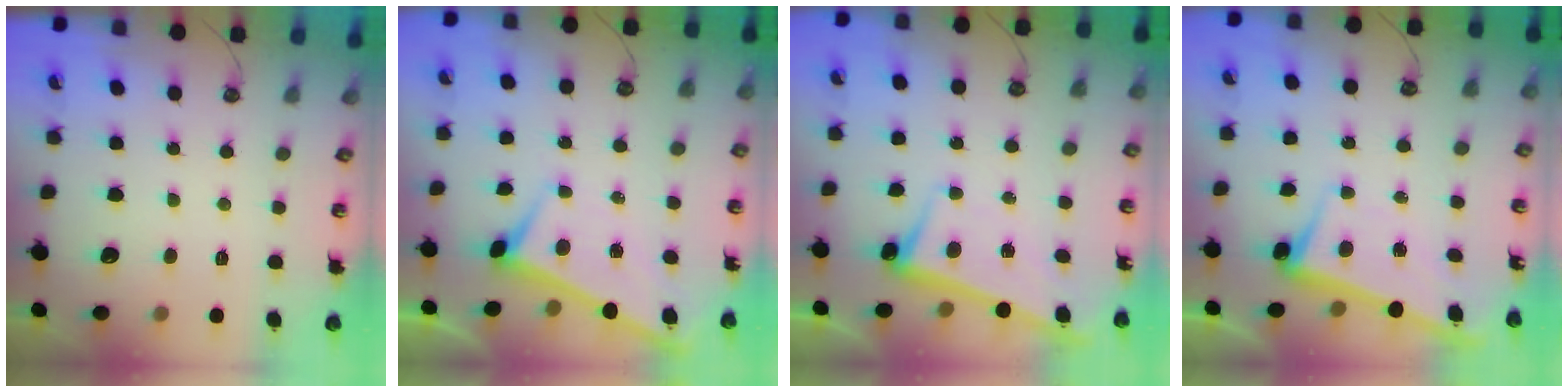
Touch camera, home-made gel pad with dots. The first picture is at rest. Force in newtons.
{"total": 1.7, "press": 1.7, "slide": 0.2}
{"total": 2.4, "press": 2.3, "slide": 0.9}
{"total": 2.2, "press": 2.0, "slide": 0.8}